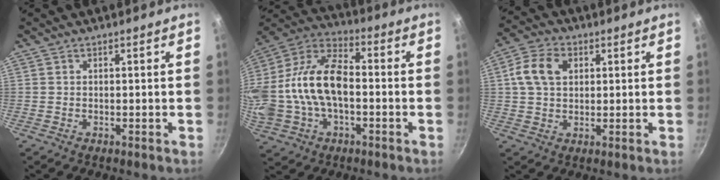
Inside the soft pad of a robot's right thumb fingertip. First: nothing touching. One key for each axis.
{"total": 21.6, "fx": -1.4, "fy": 12.9, "fz": 17.2, "tx": -0.365, "ty": 0.032, "tz": -0.024}
{"total": 8.3, "fx": 2.1, "fy": 5.8, "fz": 5.5, "tx": -0.102, "ty": 0.011, "tz": 0.036}